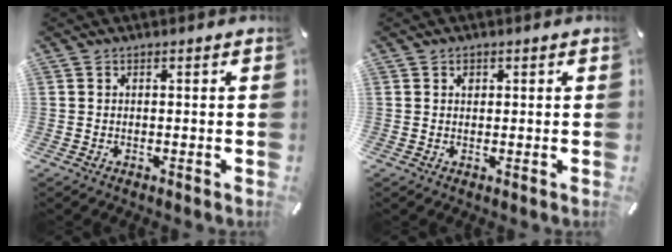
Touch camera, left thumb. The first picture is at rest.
{"total": 1.0, "force": [0.3, 0.8, 0.3], "torque": [0.001, -0.002, 0.005]}